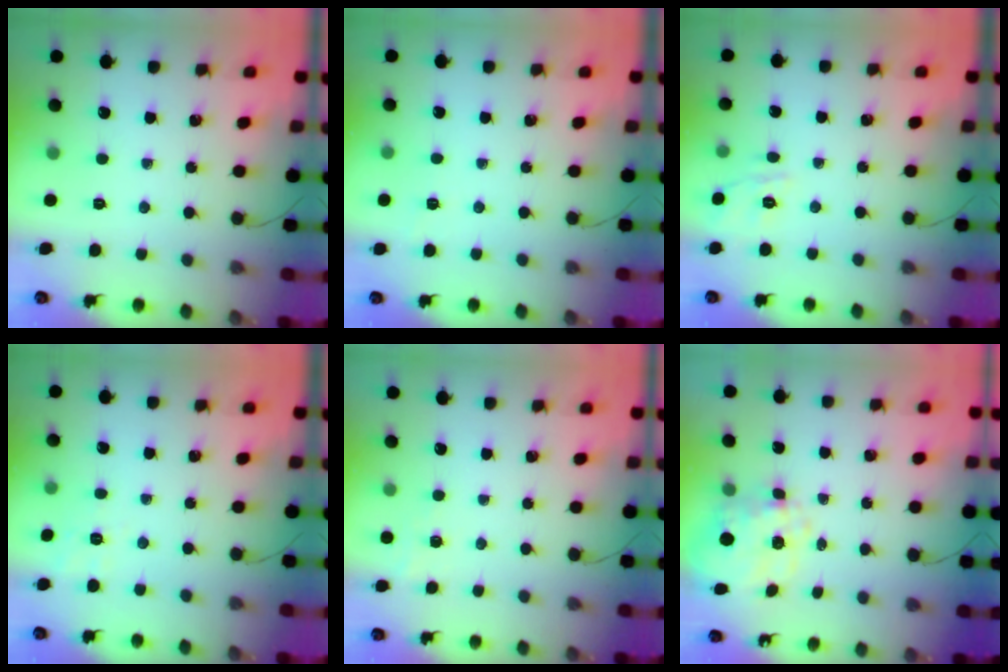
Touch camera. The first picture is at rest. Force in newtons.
{"total": 3.6, "press": 3.3, "slide": 1.3}
{"total": 8.9, "press": 8.8, "slide": 1.8}
{"total": 2.2, "press": 0.7, "slide": 2.0}
{"total": 4.3, "press": 4.2, "slide": 0.9}
{"total": 10.7, "press": 10.5, "slide": 1.7}